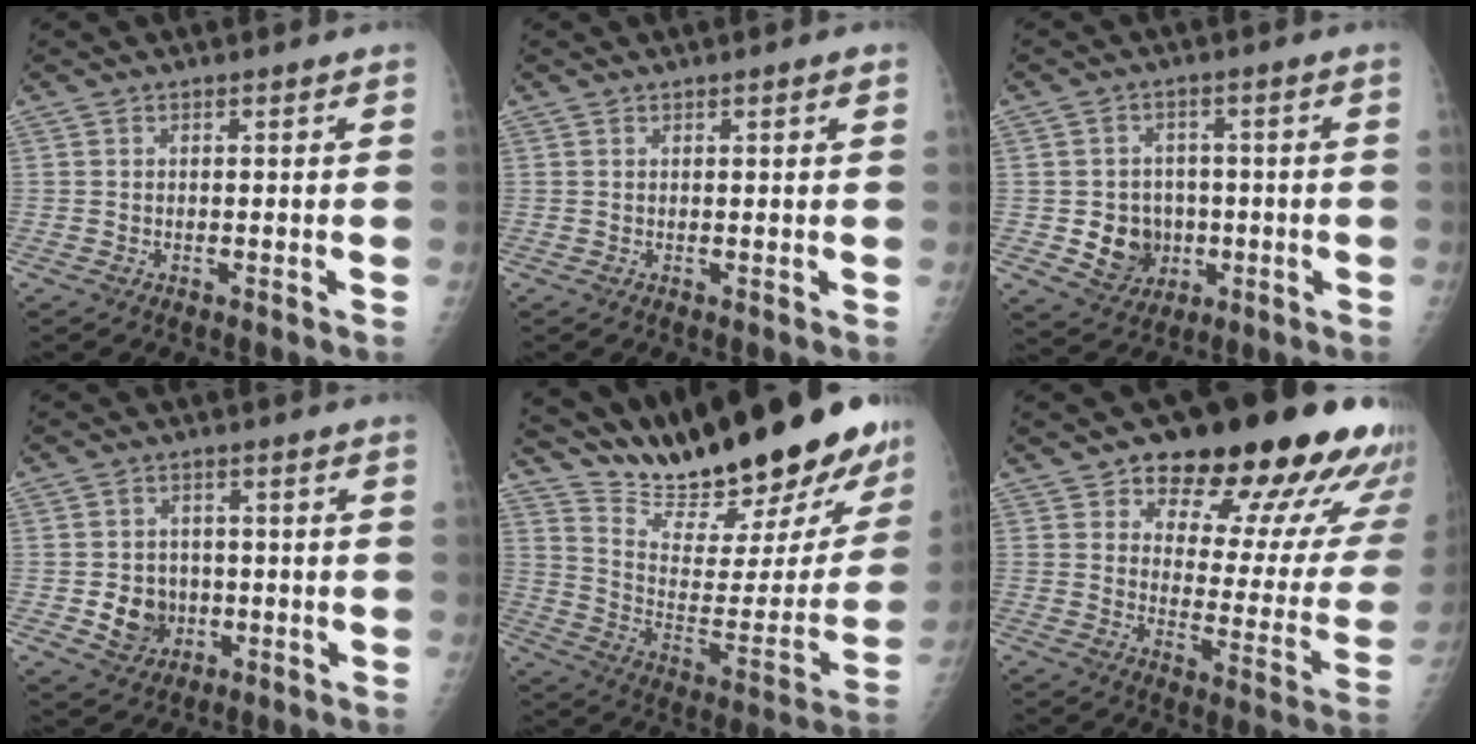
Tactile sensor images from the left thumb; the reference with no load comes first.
{"total": 1.1, "force": [0.7, 0.2, 0.9], "torque": [-0.012, -0.001, 0.009]}
{"total": 8.2, "force": [-1.3, 7.3, 3.5], "torque": [-0.021, 0.007, -0.011]}
{"total": 6.9, "force": [-1.2, 6.1, 3.0], "torque": [-0.020, 0.007, -0.013]}
{"total": 29.9, "force": [25.1, 6.2, 15.0], "torque": [-0.206, -0.139, 0.367]}
{"total": 24.3, "force": [16.7, 9.3, 15.1], "torque": [-0.147, -0.085, 0.215]}